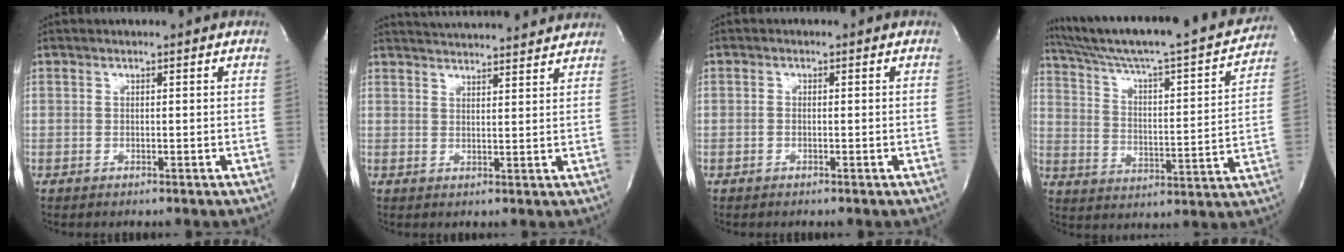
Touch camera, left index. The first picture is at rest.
{"total": 15.1, "force": [14.4, 1.2, 4.4], "torque": [-0.073, 0.023, 0.193]}
{"total": 0.5, "force": [-0.4, 0.2, 0.2], "torque": [-0.007, -0.005, -0.008]}
{"total": 25.2, "force": [22.5, 2.0, 11.2], "torque": [-0.184, -0.037, 0.313]}